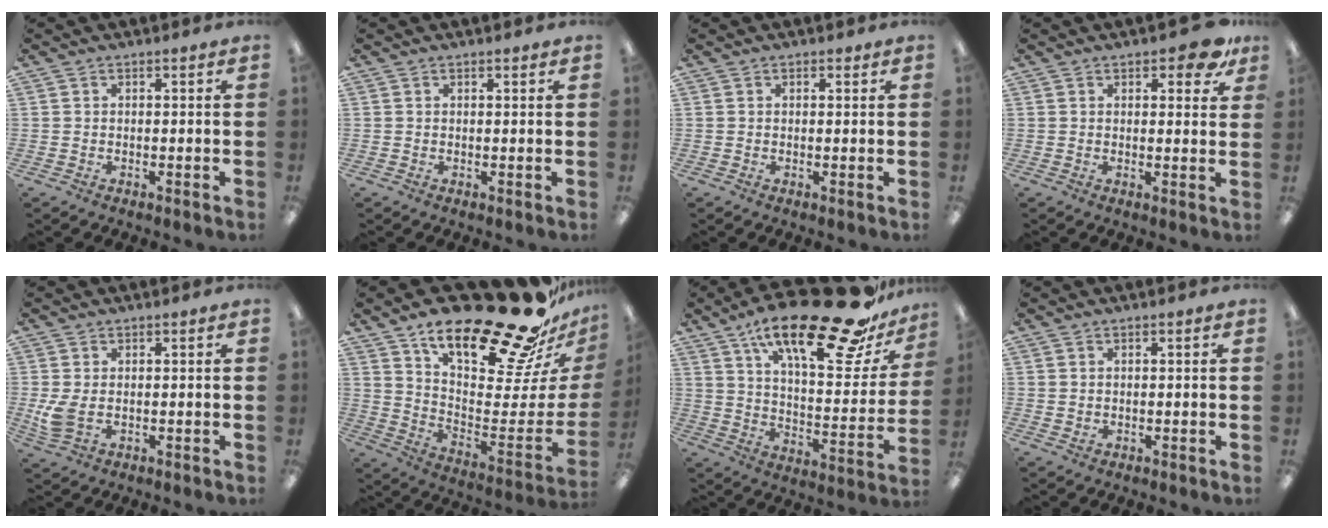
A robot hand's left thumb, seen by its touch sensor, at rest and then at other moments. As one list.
[{"total": 0.6, "force": [0.4, 0.2, 0.4], "torque": [0.000, -0.002, 0.006]}, {"total": 0.6, "force": [0.4, 0.4, 0.3], "torque": [0.001, -0.002, 0.006]}, {"total": 6.5, "force": [4.0, 2.7, 4.3], "torque": [-0.047, -0.018, 0.062]}, {"total": 5.3, "force": [-0.2, 3.3, 4.1], "torque": [-0.084, -0.008, -0.008]}, {"total": 26.8, "force": [20.5, 8.6, 15.0], "torque": [-0.198, -0.161, 0.348]}, {"total": 26.8, "force": [18.9, 7.6, 17.4], "torque": [-0.264, -0.116, 0.305]}, {"total": 0.9, "force": [0.5, 0.6, 0.3], "torque": [0.000, 0.000, 0.006]}]